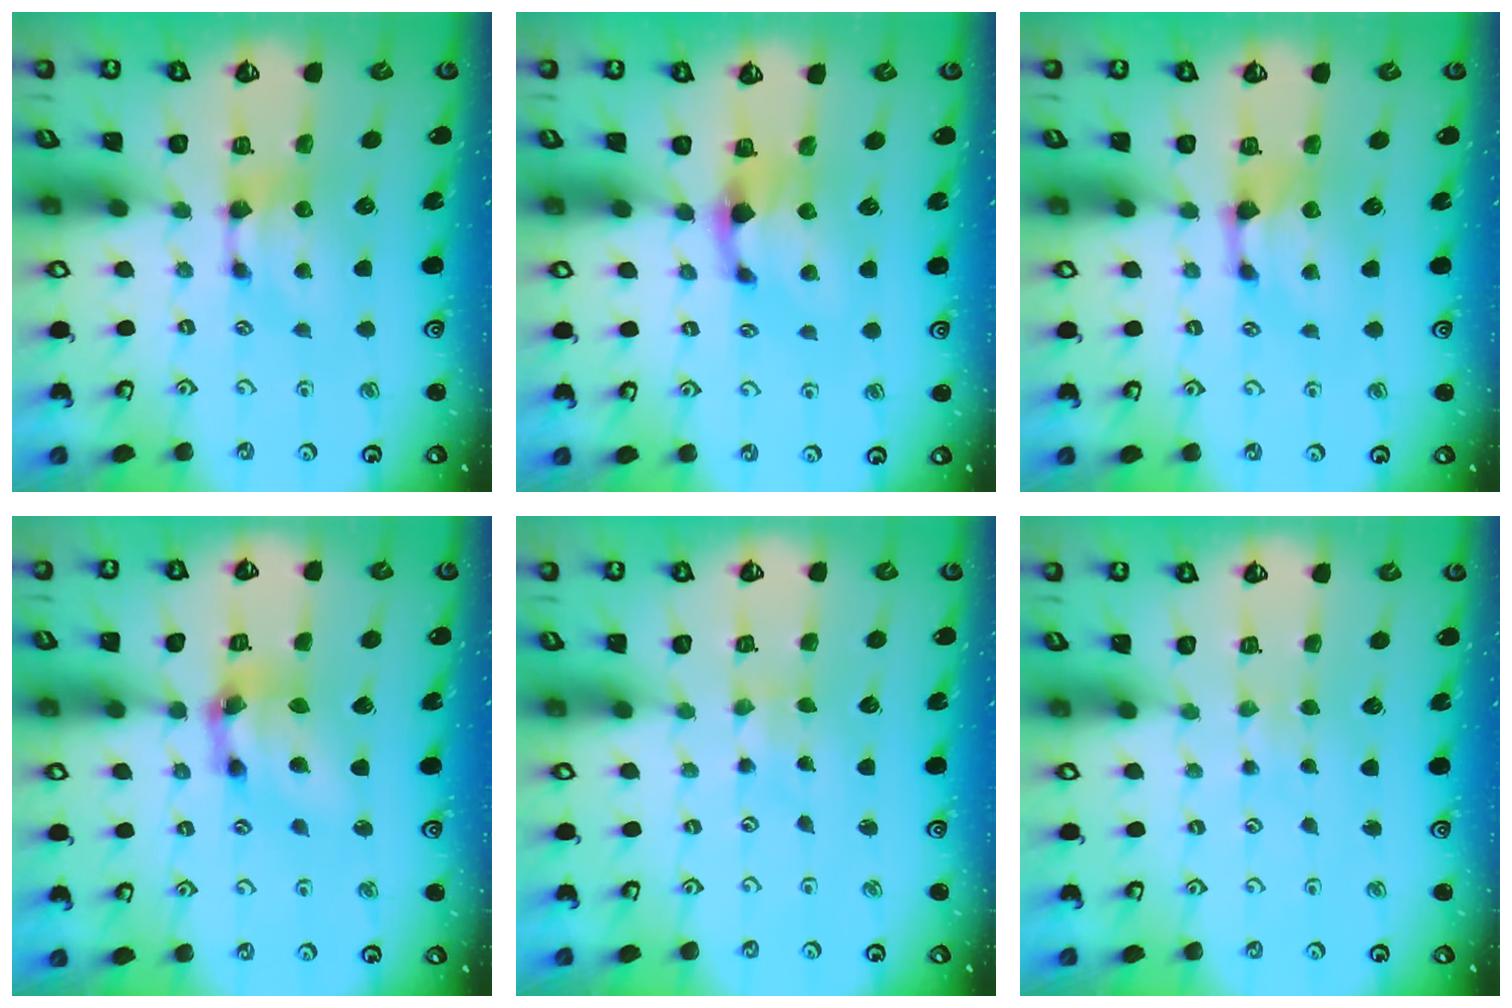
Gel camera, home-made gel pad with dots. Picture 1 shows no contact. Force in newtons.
{"total": 1.7, "press": 0.9, "slide": 1.4}
{"total": 0.8, "press": 0.2, "slide": 0.7}
{"total": 7.6, "press": 7.2, "slide": 2.3}
{"total": 5.3, "press": 5.3, "slide": 0.7}
{"total": 3.8, "press": 3.8, "slide": 0.2}